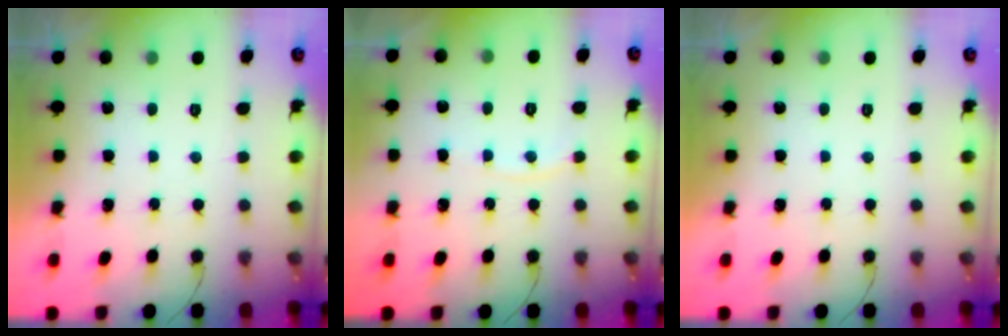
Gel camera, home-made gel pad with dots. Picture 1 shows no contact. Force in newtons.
{"total": 4.5, "press": 4.5, "slide": 0.5}
{"total": 0.0}